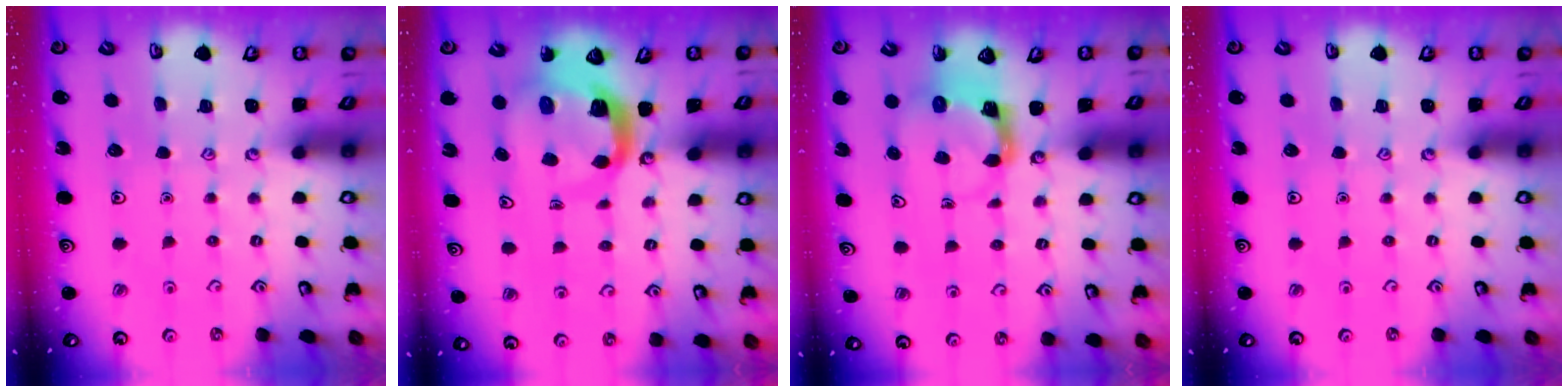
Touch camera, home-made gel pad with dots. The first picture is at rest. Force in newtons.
{"total": 6.7, "press": 6.6, "slide": 0.9}
{"total": 3.5, "press": 3.5, "slide": 0.5}
{"total": 0.0}